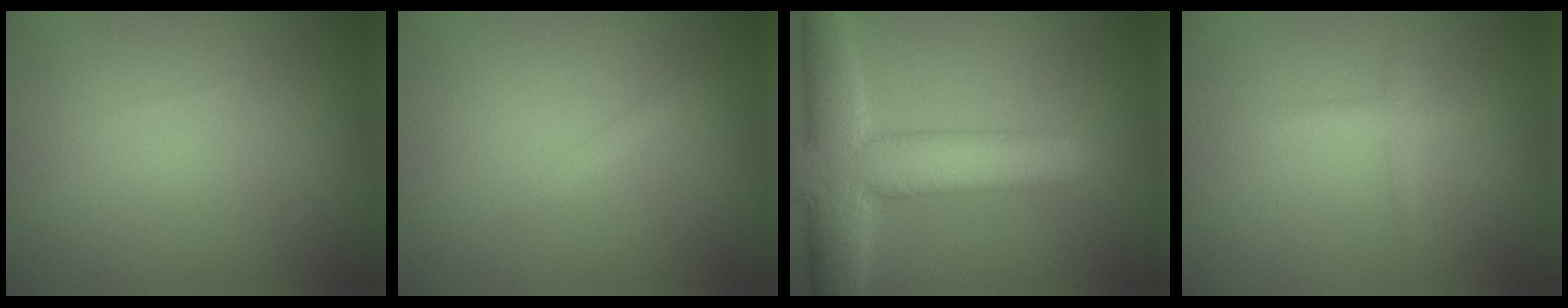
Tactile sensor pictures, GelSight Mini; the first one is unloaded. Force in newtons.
{"total": 0.6, "press": 0.6, "slide": 0.1}
{"total": 9.6, "press": 9.6, "slide": 0.5}
{"total": 1.3, "press": 1.3, "slide": 0.1}